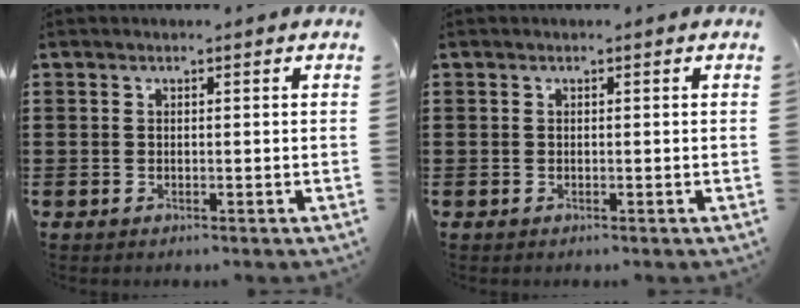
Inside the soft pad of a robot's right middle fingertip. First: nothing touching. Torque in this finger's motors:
{"motor_torque": [-0.08, -0.08, 0.00, -0.01]}